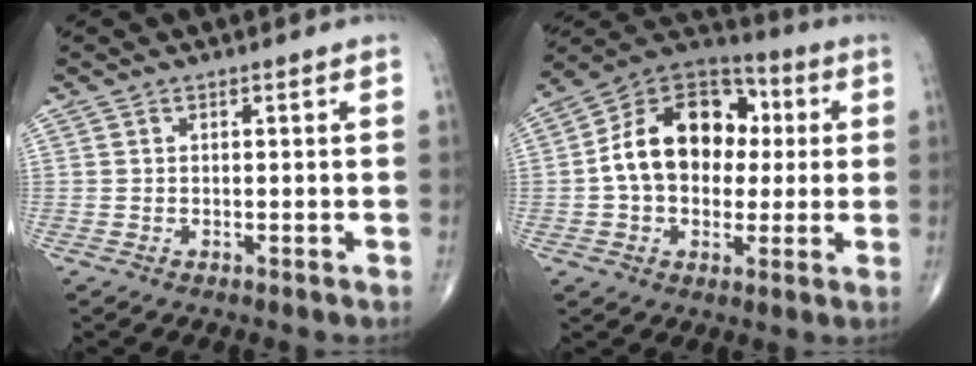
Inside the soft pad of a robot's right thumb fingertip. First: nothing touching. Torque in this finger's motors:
{"motor_torque": [1.84, 2.25, 1.69, 0.25, 0.13]}